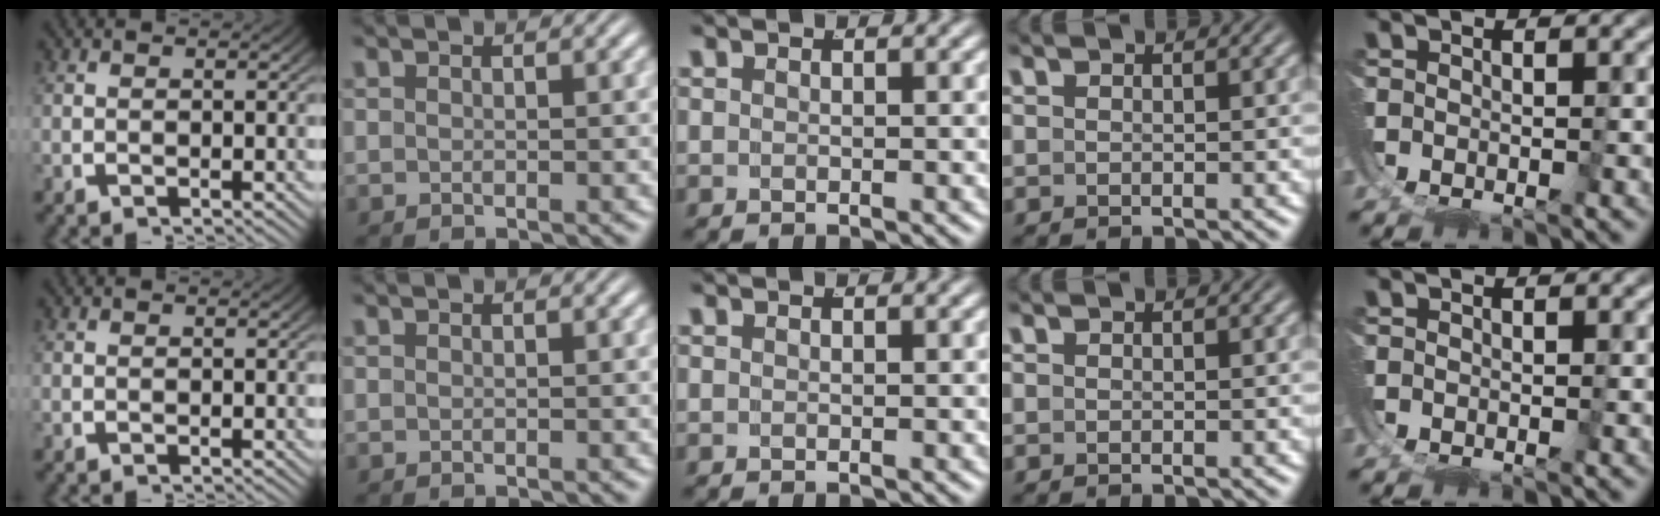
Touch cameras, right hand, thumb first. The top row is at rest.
{"little": {"total": 0.5, "force": [-0.3, 0.4, 0.2], "torque": [-0.007, -0.001, -0.005]}}